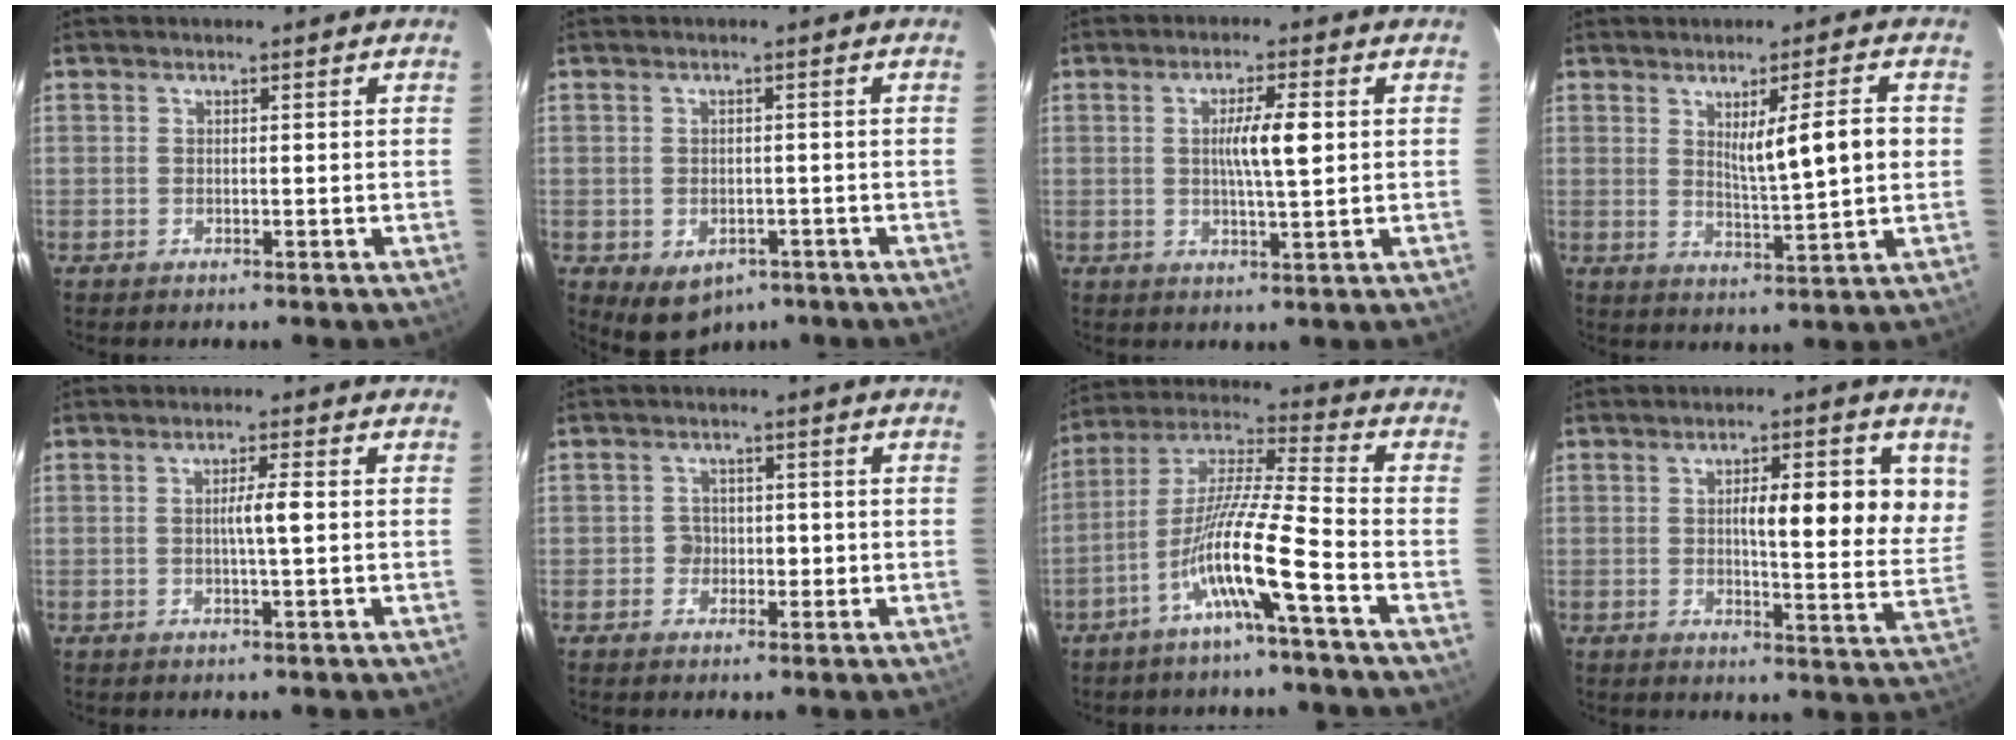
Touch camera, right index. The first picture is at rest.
{"total": 5.5, "force": [-2.9, 4.1, 2.3], "torque": [-0.038, 0.002, -0.027]}
{"total": 5.6, "force": [0.7, 0.3, 5.6], "torque": [-0.097, 0.001, 0.012]}
{"total": 8.0, "force": [1.5, 0.3, 7.8], "torque": [-0.124, -0.005, 0.027]}
{"total": 2.9, "force": [0.0, -0.2, 2.9], "torque": [-0.051, -0.001, -0.001]}
{"total": 2.5, "force": [-0.4, 2.3, 0.9], "torque": [-0.006, 0.010, -0.005]}
{"total": 12.4, "force": [-5.7, -0.9, 11.0], "torque": [-0.218, 0.005, -0.110]}
{"total": 11.5, "force": [3.4, 2.3, 10.7], "torque": [-0.136, 0.004, 0.042]}